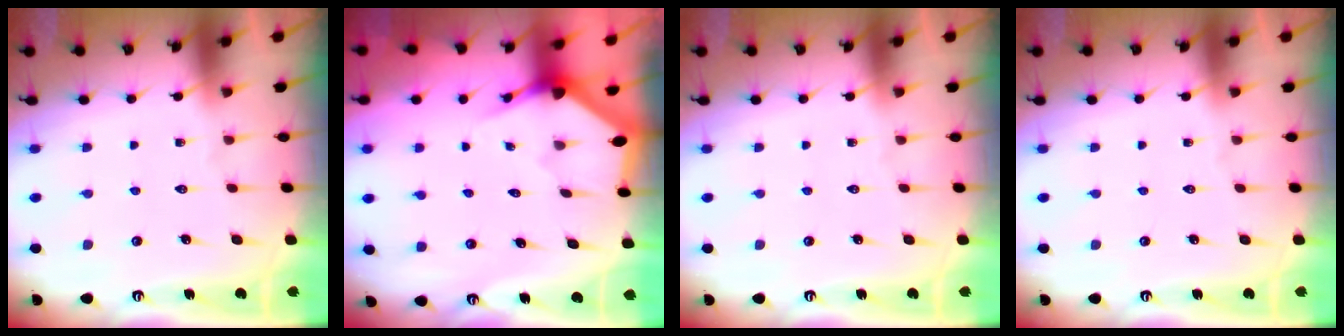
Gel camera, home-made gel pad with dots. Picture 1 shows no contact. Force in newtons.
{"total": 2.9, "press": 2.9, "slide": 0.2}
{"total": 0.0}
{"total": 0.0}